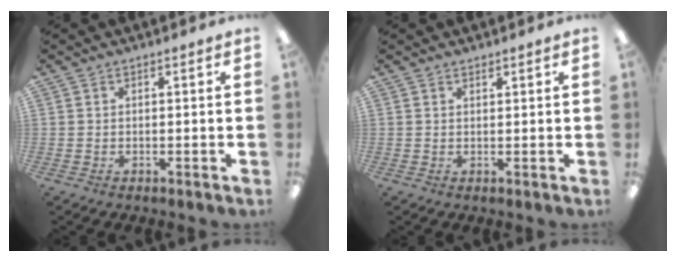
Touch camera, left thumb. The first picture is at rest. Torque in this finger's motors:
{"motor_torque": [-0.07, 0.03, -0.22, -0.20, -0.05]}